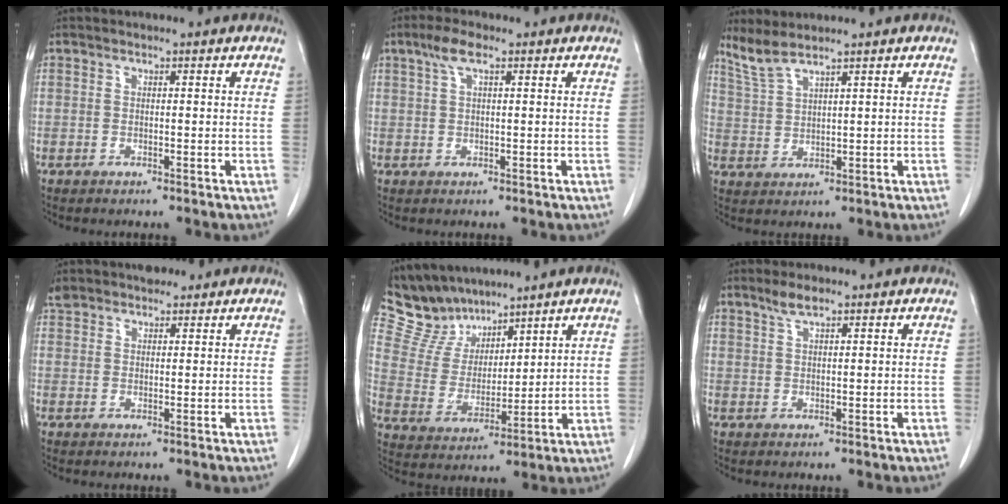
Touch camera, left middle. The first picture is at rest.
{"total": 3.3, "force": [1.8, 0.8, 2.7], "torque": [-0.060, 0.013, 0.037]}
{"total": 3.9, "force": [3.5, -0.2, 1.6], "torque": [-0.047, 0.000, 0.085]}
{"total": 3.8, "force": [3.4, 1.6, 0.8], "torque": [-0.015, 0.016, 0.058]}
{"total": 9.6, "force": [8.7, 3.8, 1.4], "torque": [-0.046, 0.016, 0.183]}
{"total": 2.3, "force": [1.8, 0.3, 1.4], "torque": [-0.034, 0.003, 0.037]}